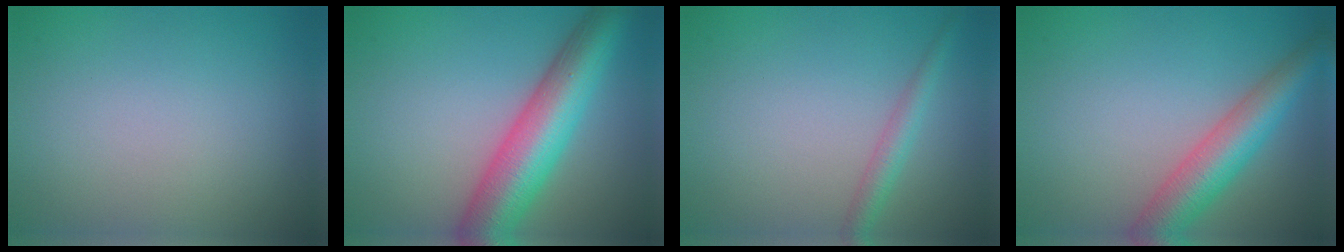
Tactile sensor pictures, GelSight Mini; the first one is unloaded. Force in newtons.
{"total": 9.0, "press": 9.0, "slide": 0.3}
{"total": 2.2, "press": 2.2, "slide": 0.1}
{"total": 6.2, "press": 6.2, "slide": 0.2}